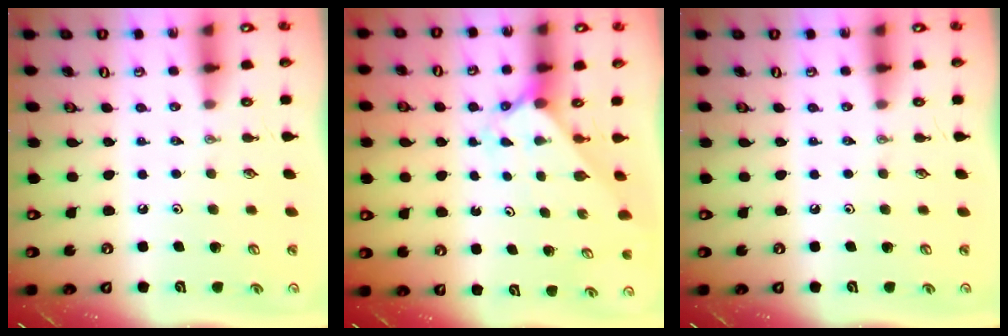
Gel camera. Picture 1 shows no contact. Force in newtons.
{"total": 2.0, "press": 2.0, "slide": 0.2}
{"total": 0.0}